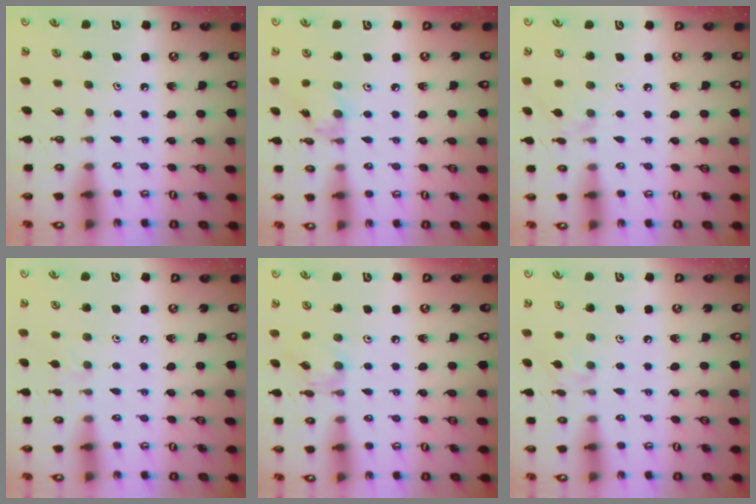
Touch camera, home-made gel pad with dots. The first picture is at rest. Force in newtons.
{"total": 2.1, "press": 2.1, "slide": 0.2}
{"total": 1.2, "press": 1.1, "slide": 0.4}
{"total": 4.8, "press": 4.7, "slide": 0.7}
{"total": 3.0, "press": 3.0, "slide": 0.1}
{"total": 2.8, "press": 2.8, "slide": 0.1}